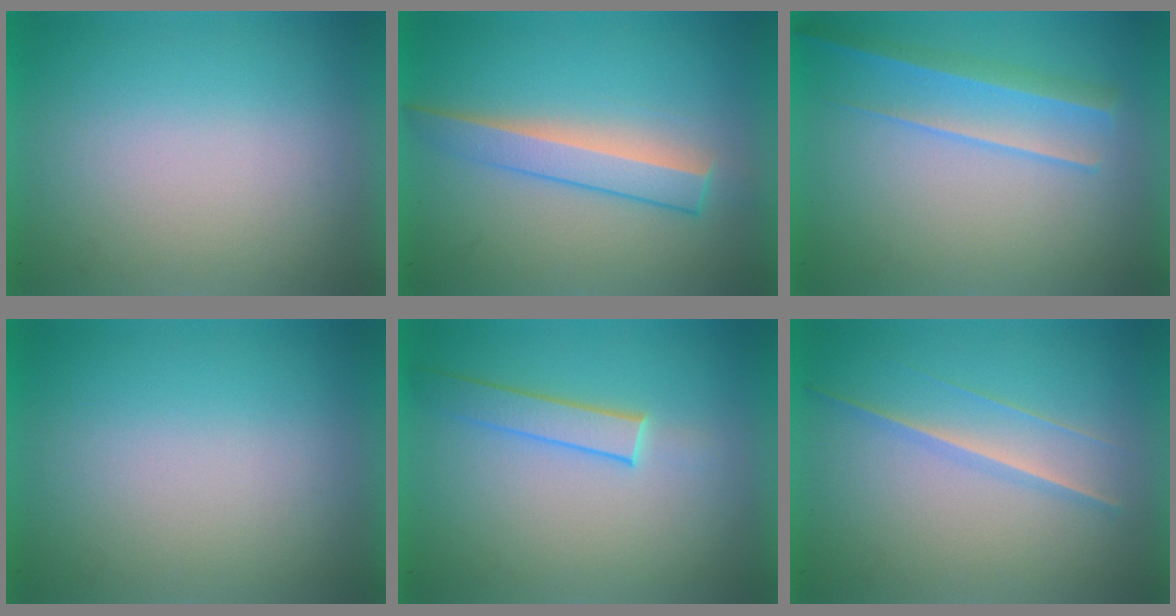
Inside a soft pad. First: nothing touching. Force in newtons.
{"total": 3.2}
{"total": 2.2}
{"total": 0.0}
{"total": 1.9}
{"total": 1.3}